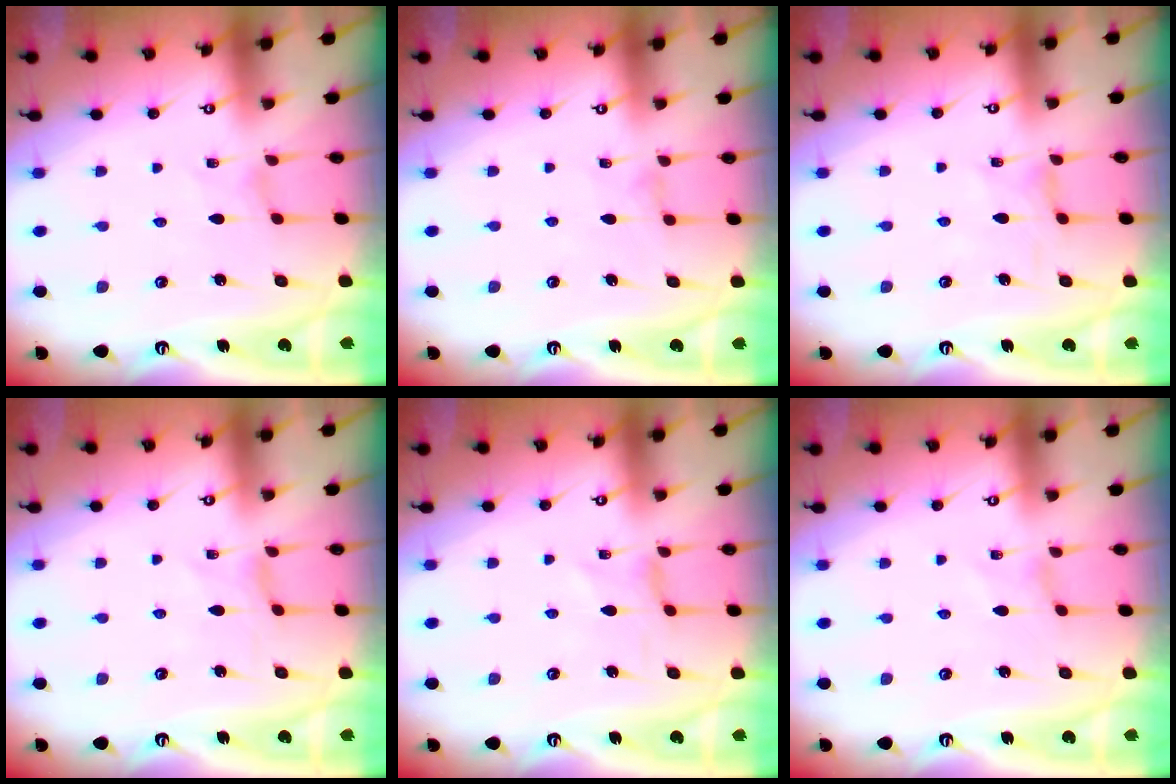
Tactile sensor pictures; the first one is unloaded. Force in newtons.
{"total": 0.6, "press": 0.6, "slide": 0.2}
{"total": 0.6, "press": 0.6, "slide": 0.2}
{"total": 0.0}
{"total": 0.0}
{"total": 0.7, "press": 0.6, "slide": 0.1}